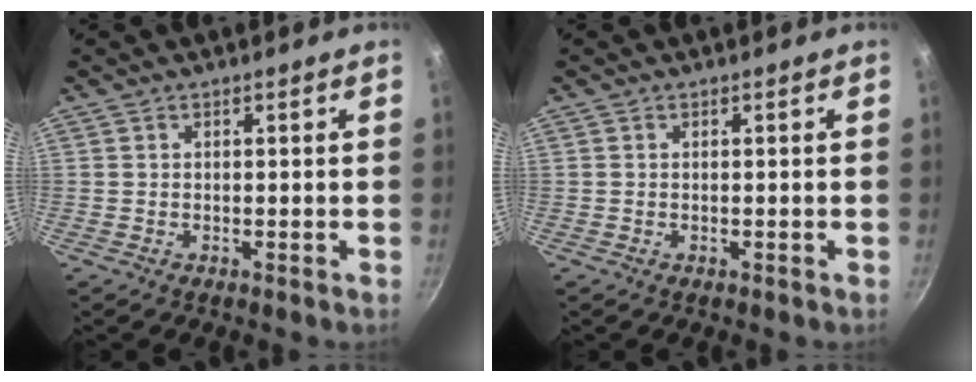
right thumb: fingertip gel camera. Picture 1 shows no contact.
{"total": 0.0}